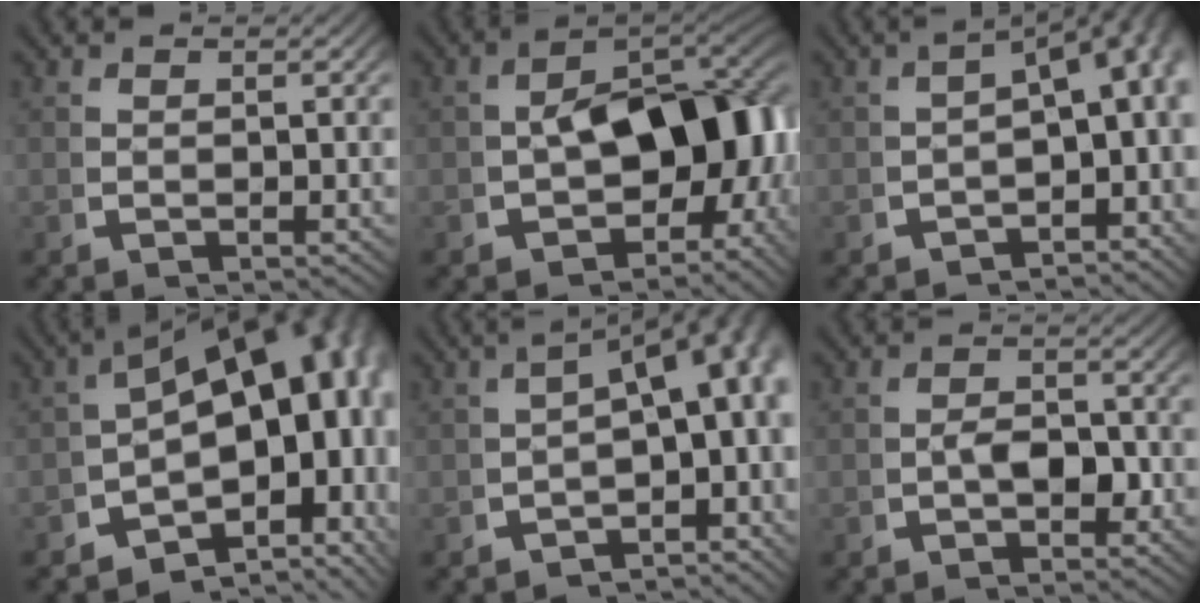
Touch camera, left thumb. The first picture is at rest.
{"total": 15.8, "force": [-1.2, 10.1, 12.0], "torque": [-0.173, -0.048, 0.001]}
{"total": 8.4, "force": [-1.1, 4.7, 6.9], "torque": [-0.069, -0.007, -0.017]}
{"total": 18.7, "force": [0.9, 11.7, 14.6], "torque": [-0.191, -0.008, -0.008]}
{"total": 9.9, "force": [-0.8, 5.5, 8.1], "torque": [-0.087, -0.010, -0.013]}
{"total": 2.6, "force": [-0.8, 1.7, 1.9], "torque": [-0.028, -0.008, -0.013]}